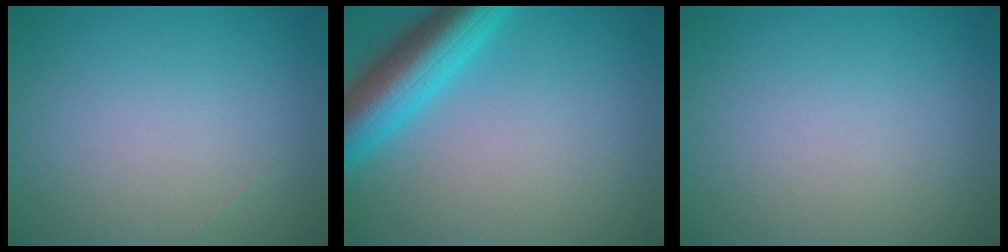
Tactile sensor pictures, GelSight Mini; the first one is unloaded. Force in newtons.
{"total": 6.9, "press": 6.9, "slide": 0.3}
{"total": 0.0}